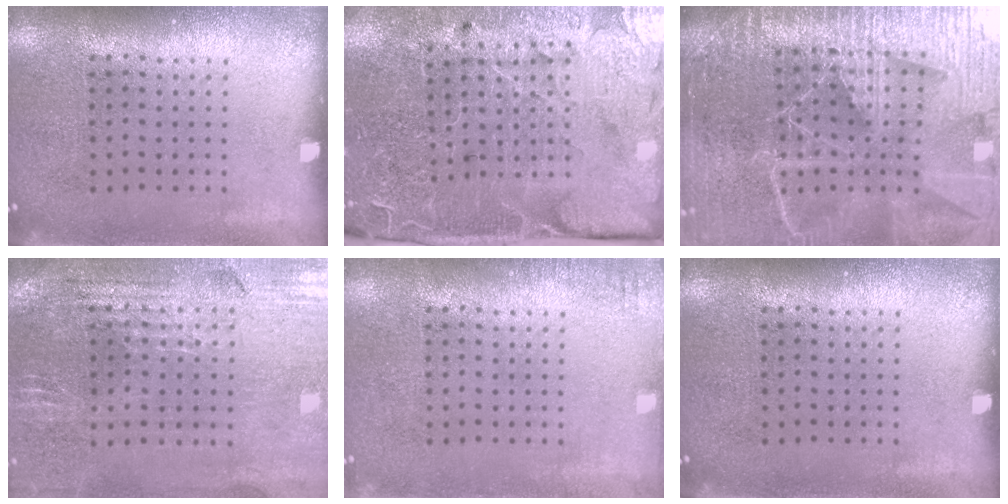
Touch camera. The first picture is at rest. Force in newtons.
{"total": 3.7, "press": 3.6, "slide": 1.0}
{"total": 6.5, "press": 5.5, "slide": 3.3}
{"total": 1.8, "press": 1.7, "slide": 0.4}
{"total": 1.0, "press": 1.0, "slide": 0.1}
{"total": 0.0}